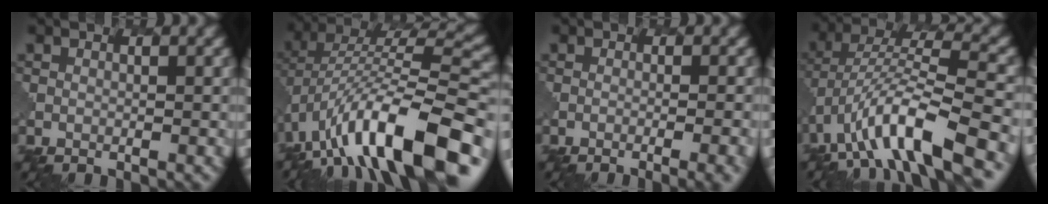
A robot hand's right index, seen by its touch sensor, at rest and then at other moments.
{"total": 14.0, "force": [-6.7, 5.4, 11.0], "torque": [-0.186, 0.027, -0.112]}
{"total": 4.2, "force": [-2.1, 1.2, 3.4], "torque": [-0.023, 0.014, -0.028]}
{"total": 10.0, "force": [-5.6, 2.7, 7.8], "torque": [-0.143, 0.013, -0.097]}